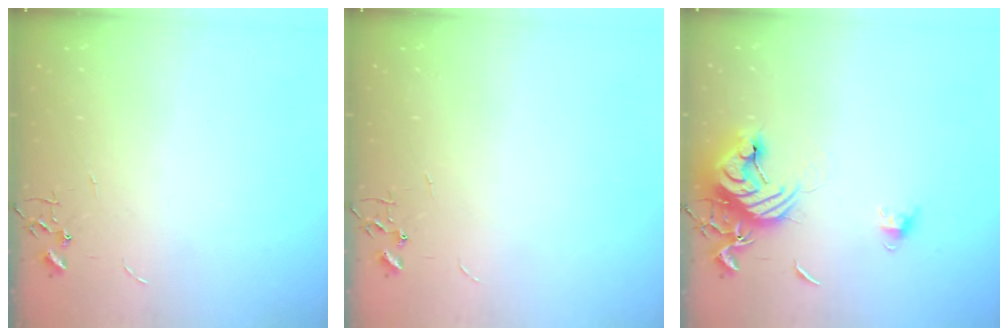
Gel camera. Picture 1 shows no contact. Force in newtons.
{"total": 0.0}
{"total": 14.3, "press": 14.2, "slide": 1.4}